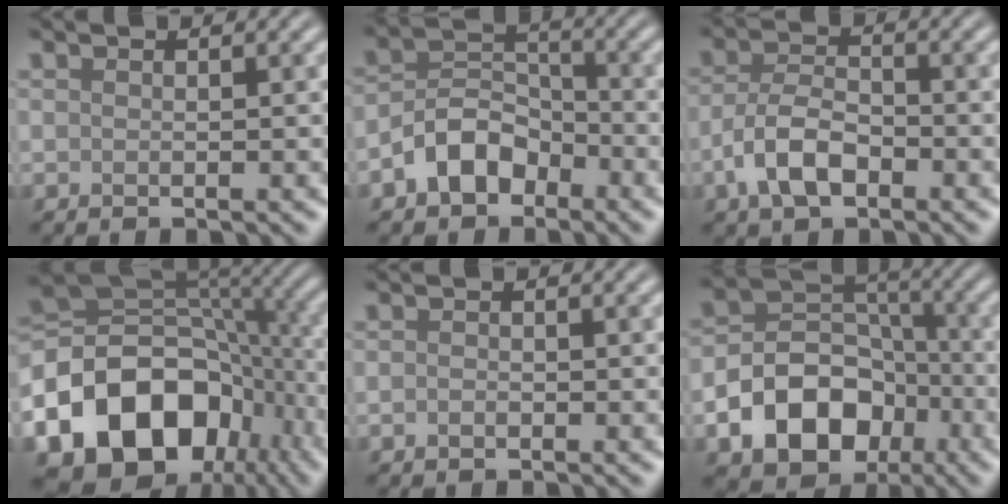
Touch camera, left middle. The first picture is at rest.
{"total": 4.7, "force": [-2.7, 3.1, 2.2], "torque": [-0.036, 0.009, -0.059]}
{"total": 4.5, "force": [-2.1, 2.4, 3.2], "torque": [-0.061, 0.006, -0.047]}
{"total": 17.2, "force": [-7.2, 12.6, 9.2], "torque": [-0.191, -0.024, -0.122]}
{"total": 0.6, "force": [-0.3, 0.4, 0.4], "torque": [-0.008, -0.001, -0.008]}
{"total": 9.8, "force": [-4.2, 7.2, 5.1], "torque": [-0.073, 0.003, -0.093]}